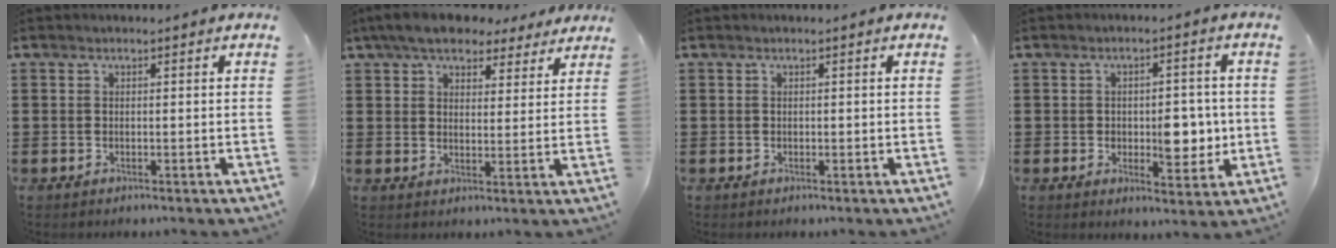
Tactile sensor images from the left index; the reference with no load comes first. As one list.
[{"total": 7.2, "force": [6.2, 2.5, 2.8], "torque": [-0.077, -0.003, 0.117]}, {"total": 0.0}, {"total": 6.6, "force": [-0.5, 3.7, 5.5], "torque": [-0.070, -0.005, -0.016]}]